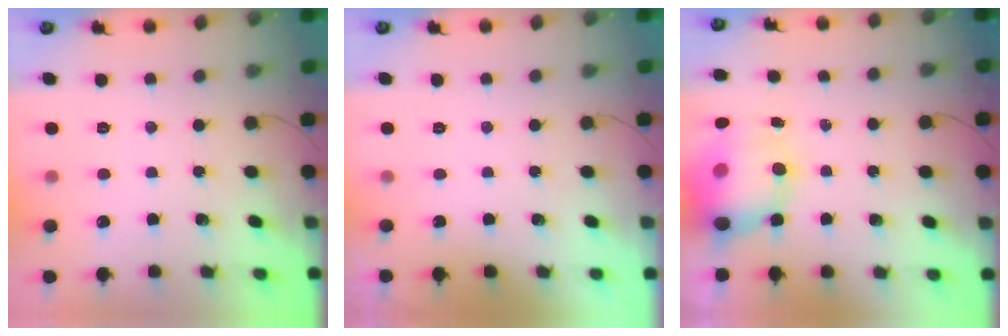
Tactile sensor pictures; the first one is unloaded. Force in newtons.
{"total": 0.0}
{"total": 12.2, "press": 11.7, "slide": 3.4}